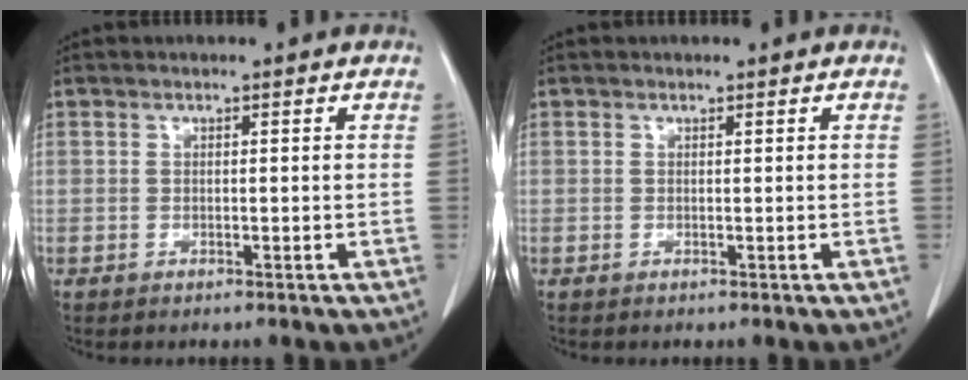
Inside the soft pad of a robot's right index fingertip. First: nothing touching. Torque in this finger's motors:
{"motor_torque": [0.06, 0.14, -0.01, 0.02]}